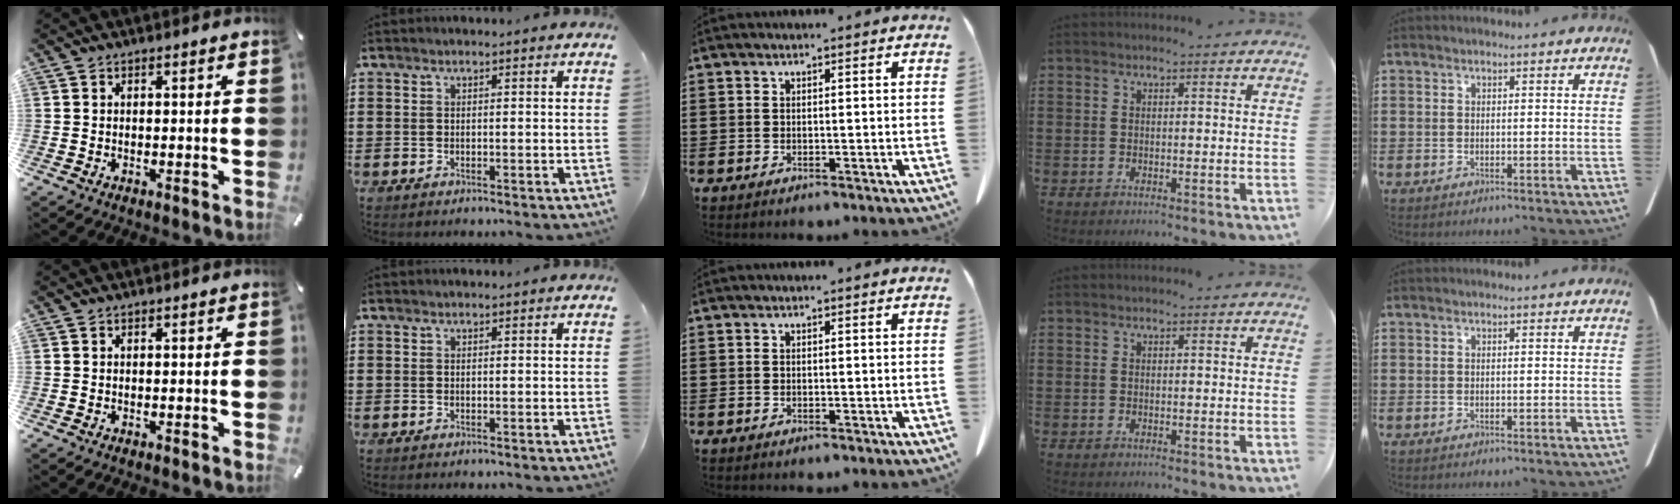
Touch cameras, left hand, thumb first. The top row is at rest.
{}